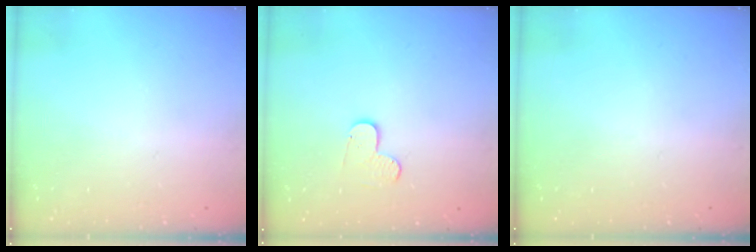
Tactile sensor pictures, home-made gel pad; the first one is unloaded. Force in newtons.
{"total": 4.0, "press": 4.0, "slide": 0.2}
{"total": 0.0}